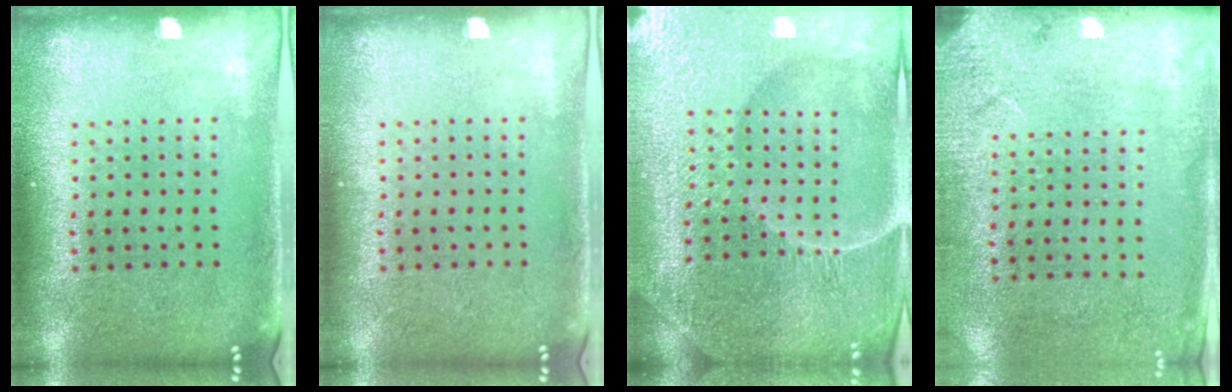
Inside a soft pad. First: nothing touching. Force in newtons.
{"total": 0.0}
{"total": 5.3, "press": 5.0, "slide": 1.8}
{"total": 2.7, "press": 2.2, "slide": 1.5}